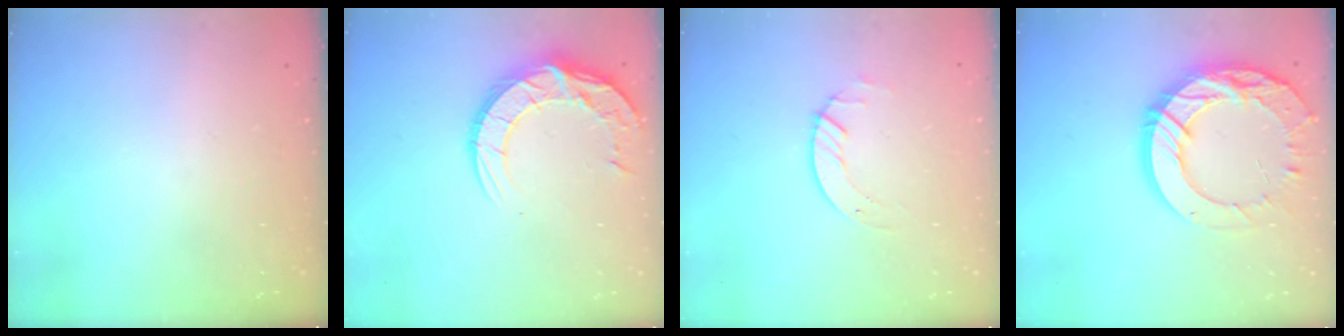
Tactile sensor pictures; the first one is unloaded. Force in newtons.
{"total": 13.7, "press": 13.6, "slide": 1.1}
{"total": 2.7, "press": 2.7, "slide": 0.3}
{"total": 20.2, "press": 20.2, "slide": 1.8}